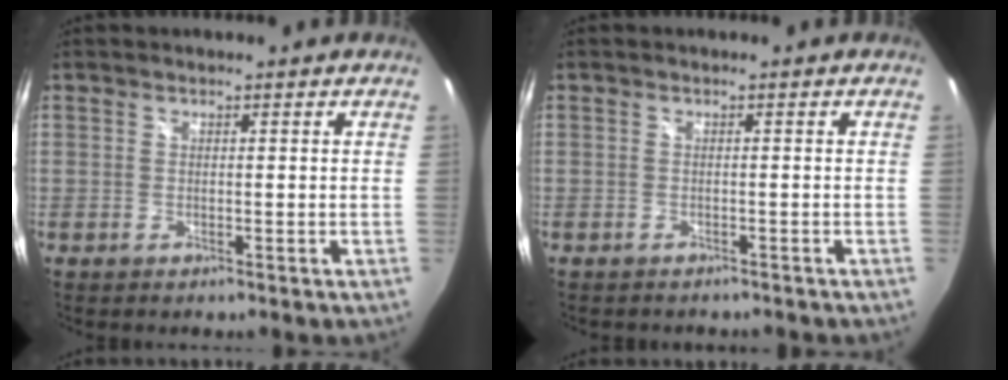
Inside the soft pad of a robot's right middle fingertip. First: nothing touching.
{"total": 1.9, "force": [-1.8, 0.4, 0.5], "torque": [-0.012, -0.012, -0.023]}